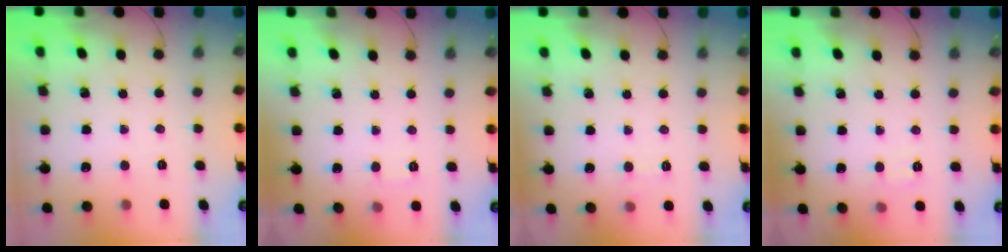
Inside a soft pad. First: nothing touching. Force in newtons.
{"total": 2.0, "press": 1.7, "slide": 1.0}
{"total": 5.4, "press": 5.1, "slide": 1.8}
{"total": 2.9, "press": 2.5, "slide": 1.4}